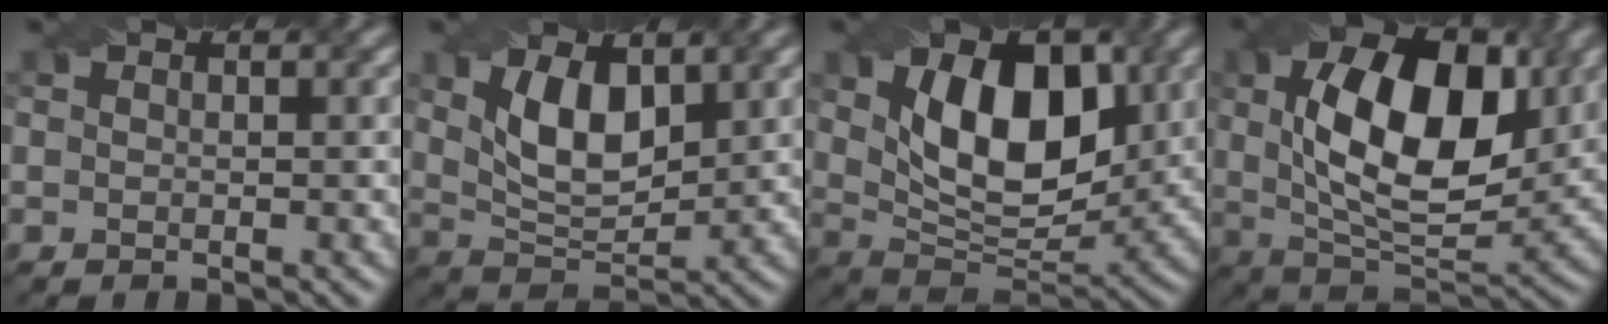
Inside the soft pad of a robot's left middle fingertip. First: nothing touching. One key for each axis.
{"total": 5.7, "fx": 1.7, "fy": 2.9, "fz": 4.6, "tx": -0.094, "ty": 0.001, "tz": 0.036}
{"total": 10.1, "fx": 2.3, "fy": 5.8, "fz": 8.0, "tx": -0.130, "ty": 0.000, "tz": 0.036}
{"total": 11.9, "fx": 2.3, "fy": 6.1, "fz": 9.9, "tx": -0.151, "ty": 0.009, "tz": 0.035}